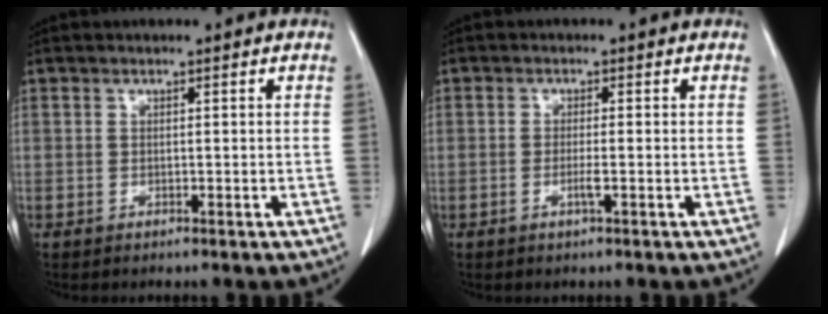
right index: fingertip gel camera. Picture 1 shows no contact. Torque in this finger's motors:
{"motor_torque": [0.00, -0.03, -0.03, -0.01]}